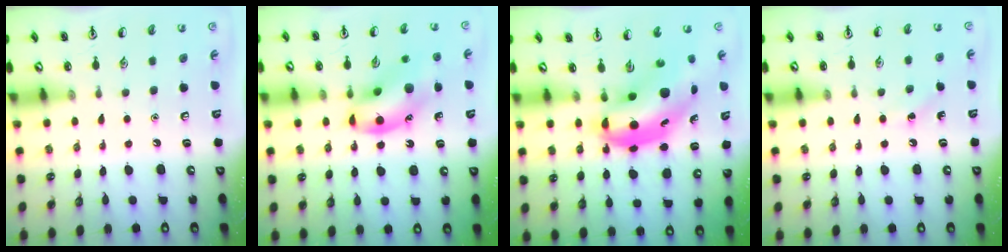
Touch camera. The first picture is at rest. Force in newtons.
{"total": 15.2, "press": 14.9, "slide": 2.7}
{"total": 9.6, "press": 9.2, "slide": 2.7}
{"total": 4.0, "press": 3.7, "slide": 1.4}